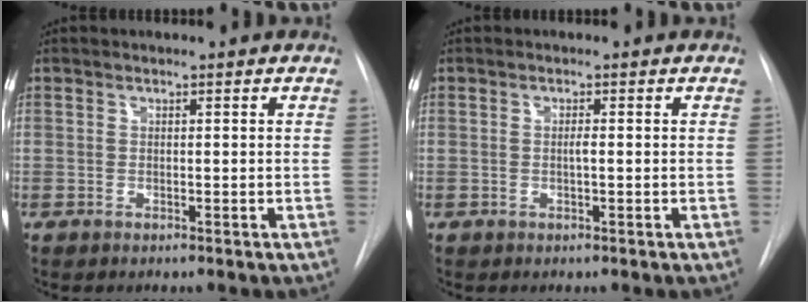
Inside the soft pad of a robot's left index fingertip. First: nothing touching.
{"total": 1.0, "force": [-0.5, 0.0, 0.8], "torque": [-0.015, -0.003, -0.008]}